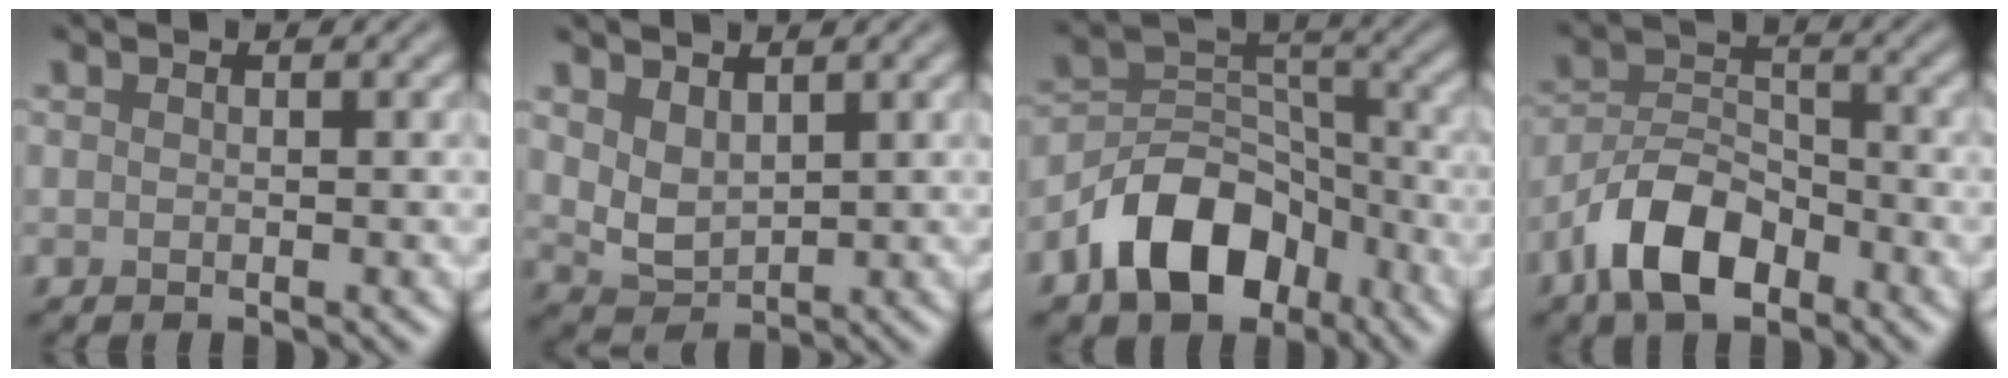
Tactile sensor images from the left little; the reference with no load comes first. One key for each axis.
{"total": 2.9, "fx": 1.4, "fy": 1.7, "fz": 1.8, "tx": -0.044, "ty": -0.005, "tz": 0.033}
{"total": 9.0, "fx": -5.1, "fy": 5.6, "fz": 4.7, "tx": -0.073, "ty": 0.002, "tz": -0.103}
{"total": 6.8, "fx": -4.2, "fy": 3.4, "fz": 4.2, "tx": -0.070, "ty": 0.004, "tz": -0.088}